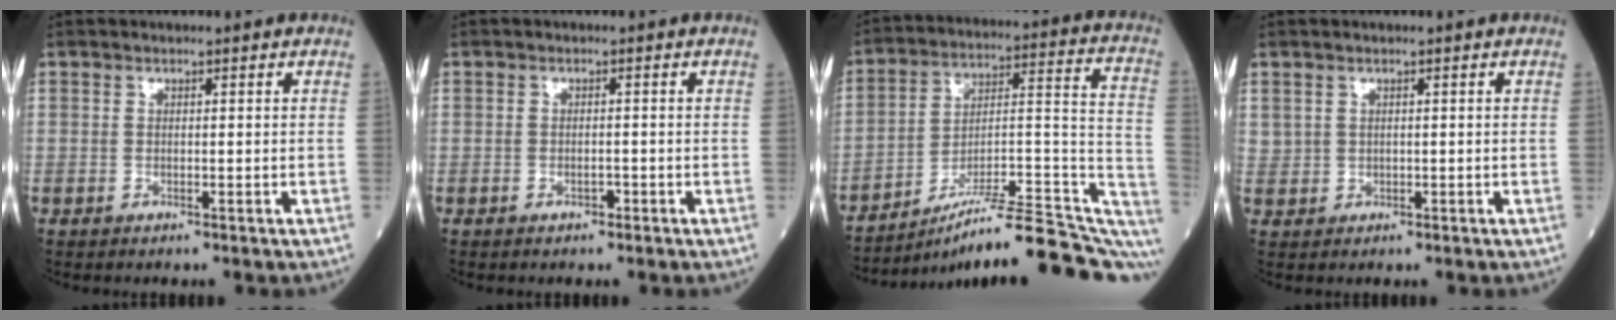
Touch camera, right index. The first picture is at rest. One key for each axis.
{"total": 1.2, "fx": -0.7, "fy": 0.5, "fz": 0.8, "tx": -0.016, "ty": 0.001, "tz": -0.010}
{"total": 22.7, "fx": -17.7, "fy": 2.5, "fz": 13.9, "tx": -0.136, "ty": 0.030, "tz": -0.264}
{"total": 1.3, "fx": 0.7, "fy": 1.1, "fz": 0.2, "tx": 0.006, "ty": 0.003, "tz": 0.010}